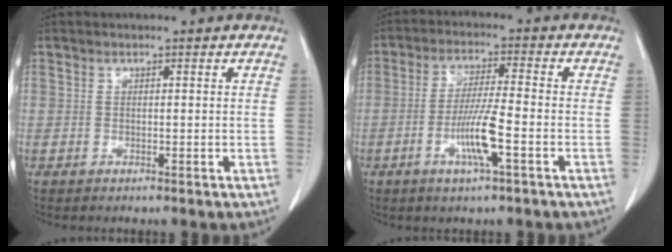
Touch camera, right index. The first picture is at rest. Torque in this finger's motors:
{"motor_torque": [1.19, -0.49, 0.61, 0.09]}